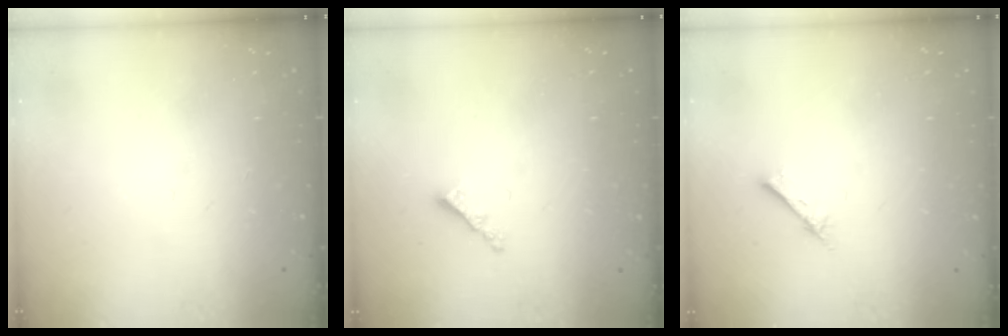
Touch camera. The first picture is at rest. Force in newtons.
{"total": 2.9, "press": 2.9, "slide": 0.5}
{"total": 2.7, "press": 2.6, "slide": 0.3}